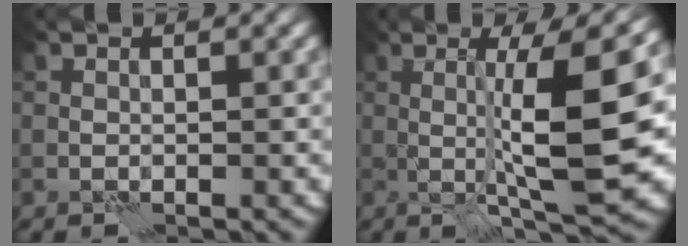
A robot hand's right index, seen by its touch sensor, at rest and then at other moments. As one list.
[{"total": 9.7, "force": [0.1, 1.6, 9.6], "torque": [-0.135, 0.007, 0.006]}]